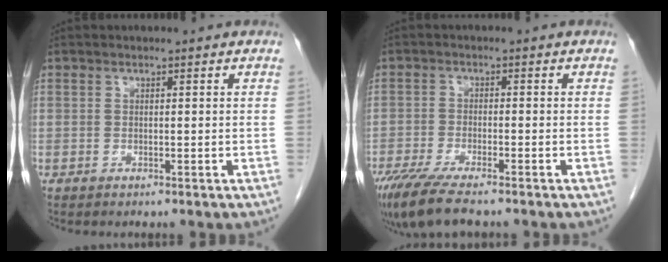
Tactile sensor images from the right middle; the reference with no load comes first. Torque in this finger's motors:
{"motor_torque": [0.99, -1.14, 0.23, 0.09]}